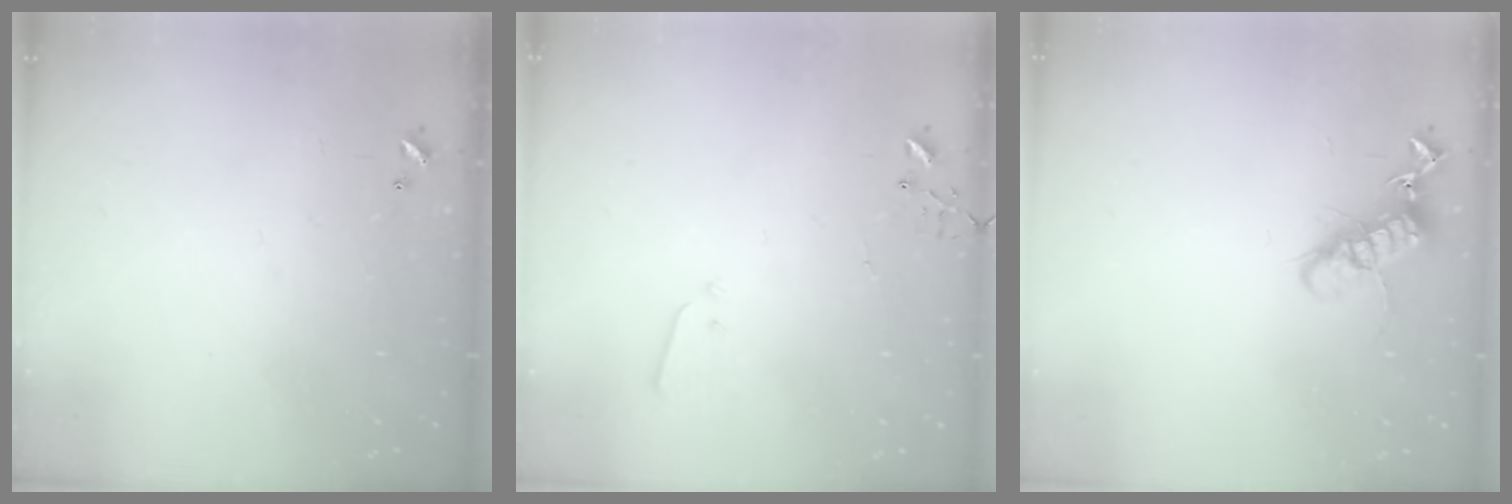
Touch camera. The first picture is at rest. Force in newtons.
{"total": 2.2, "press": 2.1, "slide": 0.3}
{"total": 13.8, "press": 13.8, "slide": 0.7}